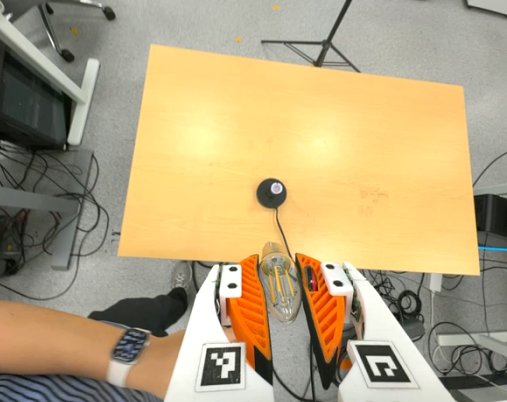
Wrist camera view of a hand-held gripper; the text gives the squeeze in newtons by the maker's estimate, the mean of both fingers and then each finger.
{"total": 23.6, "left": 26.4, "right": 20.7}